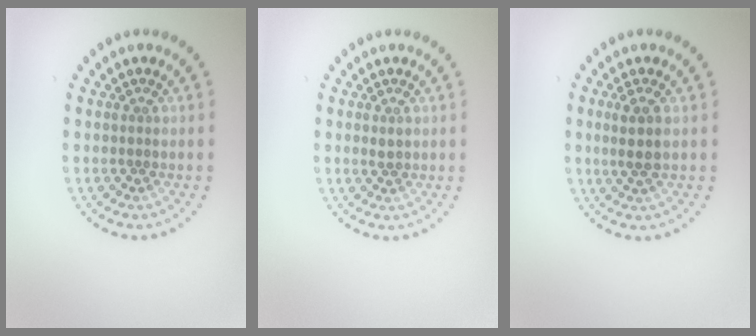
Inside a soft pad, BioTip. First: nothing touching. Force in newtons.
{"total": 0.9, "press": 0.9, "slide": 0.3}
{"total": 2.2, "press": 2.1, "slide": 0.9}